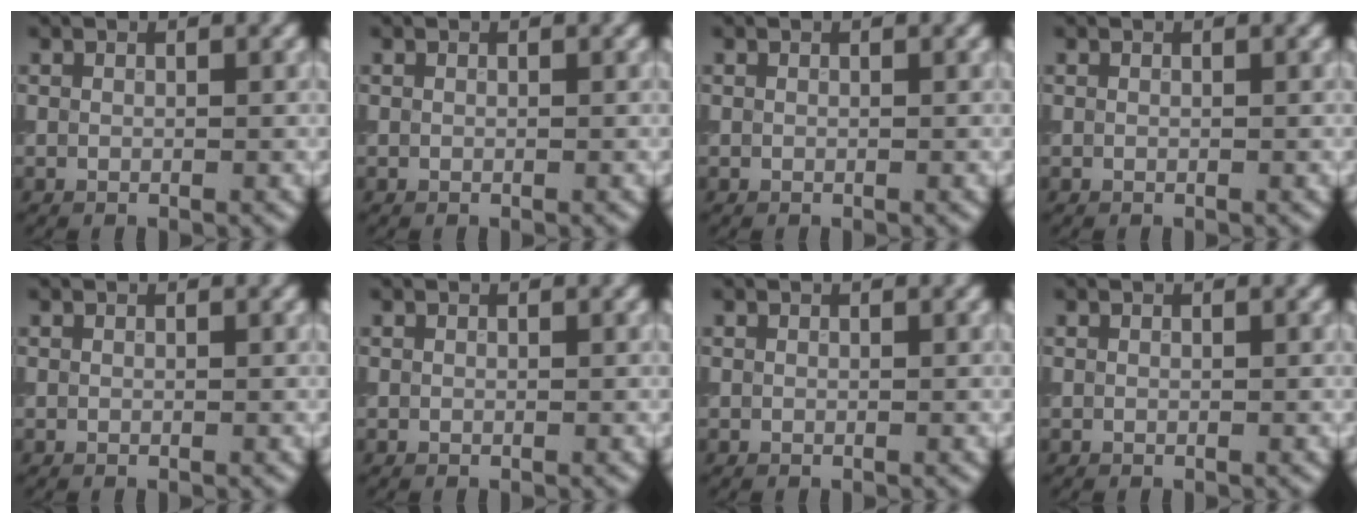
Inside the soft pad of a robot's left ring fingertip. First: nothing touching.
{"total": 0.0}
{"total": 0.0}
{"total": 0.0}
{"total": 0.0}
{"total": 0.0}
{"total": 0.0}
{"total": 0.0}